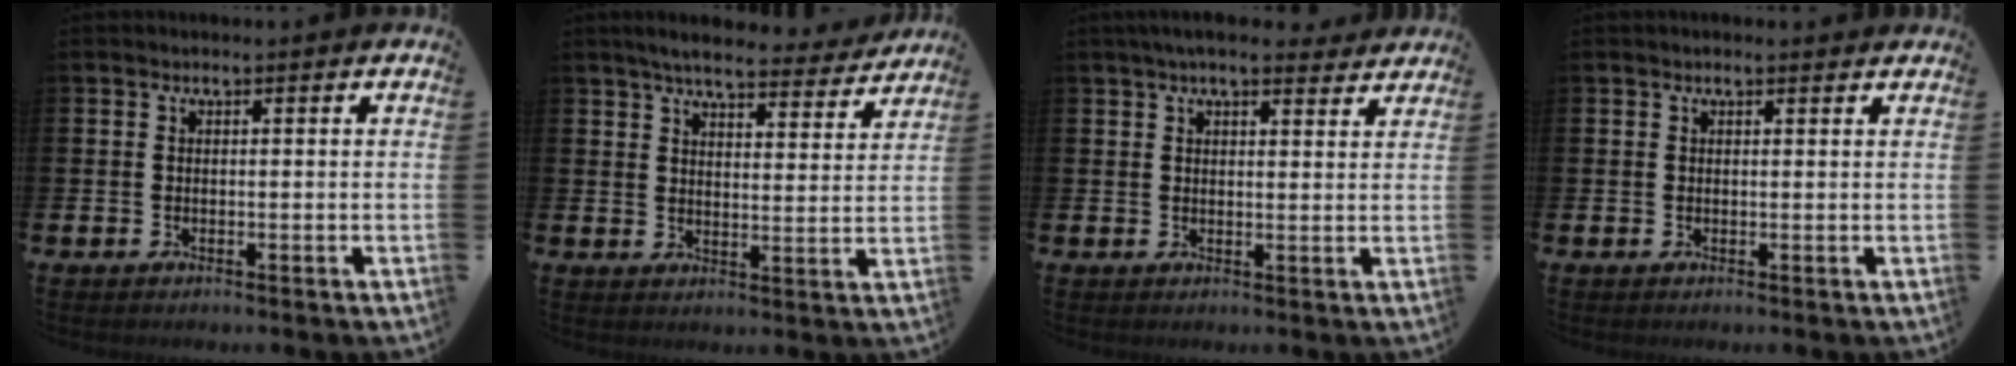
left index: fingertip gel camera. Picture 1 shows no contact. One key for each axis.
{"total": 6.0, "fx": 5.6, "fy": 0.9, "fz": 1.9, "tx": -0.041, "ty": -0.033, "tz": 0.094}
{"total": 4.5, "fx": 4.0, "fy": 1.0, "fz": 1.8, "tx": -0.030, "ty": -0.015, "tz": 0.071}
{"total": 0.6, "fx": 0.5, "fy": 0.1, "fz": 0.3, "tx": 0.007, "ty": -0.003, "tz": 0.007}